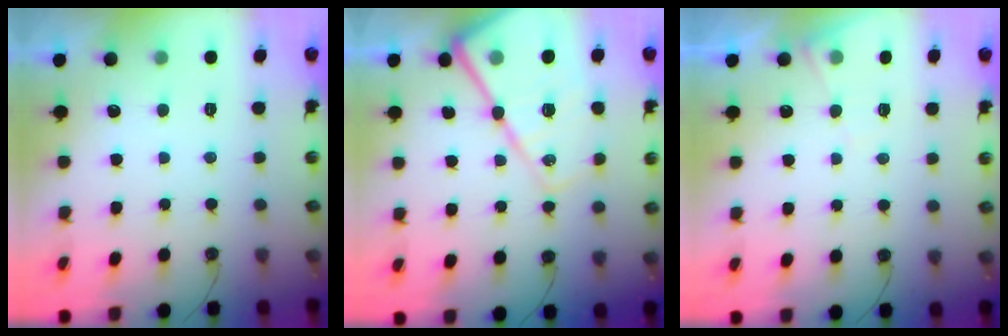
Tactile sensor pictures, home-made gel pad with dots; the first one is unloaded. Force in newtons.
{"total": 21.2, "press": 21.0, "slide": 2.6}
{"total": 8.1, "press": 8.1, "slide": 0.8}